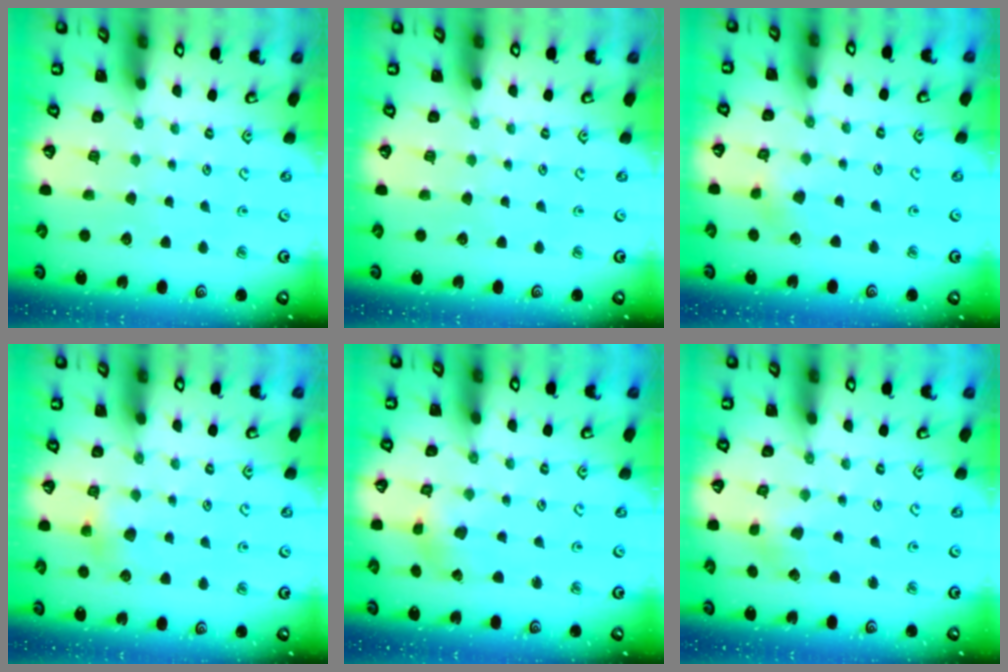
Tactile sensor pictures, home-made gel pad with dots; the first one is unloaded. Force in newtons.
{"total": 0.0}
{"total": 3.2, "press": 3.2, "slide": 0.4}
{"total": 5.0, "press": 4.9, "slide": 1.0}
{"total": 1.4, "press": 1.3, "slide": 0.3}
{"total": 2.5, "press": 2.5, "slide": 0.3}